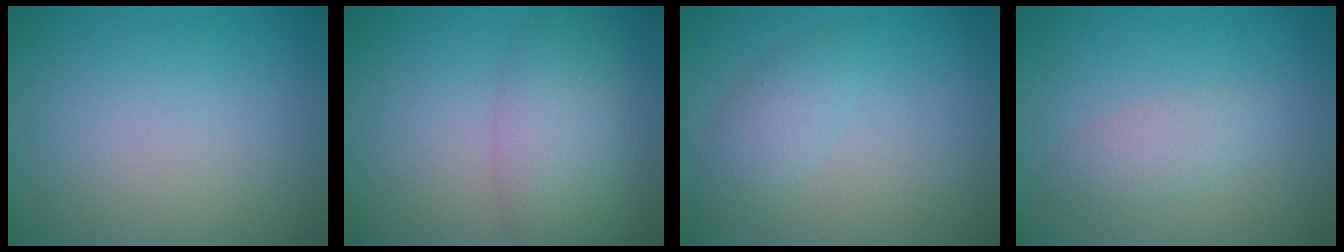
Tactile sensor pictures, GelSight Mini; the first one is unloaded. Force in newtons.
{"total": 4.7, "press": 4.7, "slide": 0.2}
{"total": 2.0, "press": 2.0, "slide": 0.2}
{"total": 1.8, "press": 1.8, "slide": 0.1}